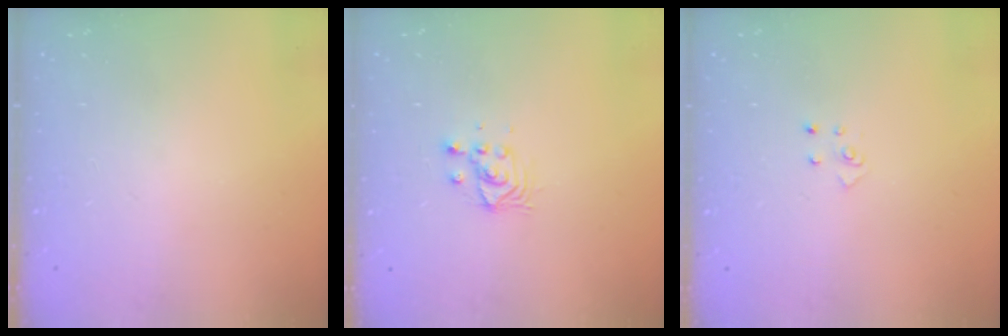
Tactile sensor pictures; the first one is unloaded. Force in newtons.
{"total": 3.8, "press": 3.8, "slide": 0.3}
{"total": 2.6, "press": 2.6, "slide": 0.3}